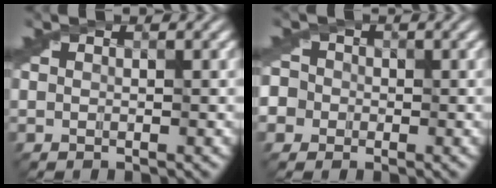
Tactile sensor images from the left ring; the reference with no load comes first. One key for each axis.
{"total": 5.1, "fx": -1.9, "fy": 4.5, "fz": 1.3, "tx": -0.023, "ty": 0.012, "tz": -0.058}